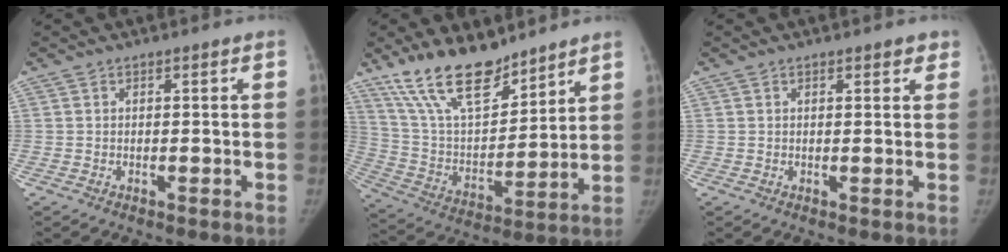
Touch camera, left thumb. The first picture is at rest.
{"total": 18.1, "force": [13.7, 7.0, 9.6], "torque": [-0.136, -0.072, 0.260]}
{"total": 1.8, "force": [1.3, 0.8, 1.0], "torque": [0.002, -0.004, 0.012]}